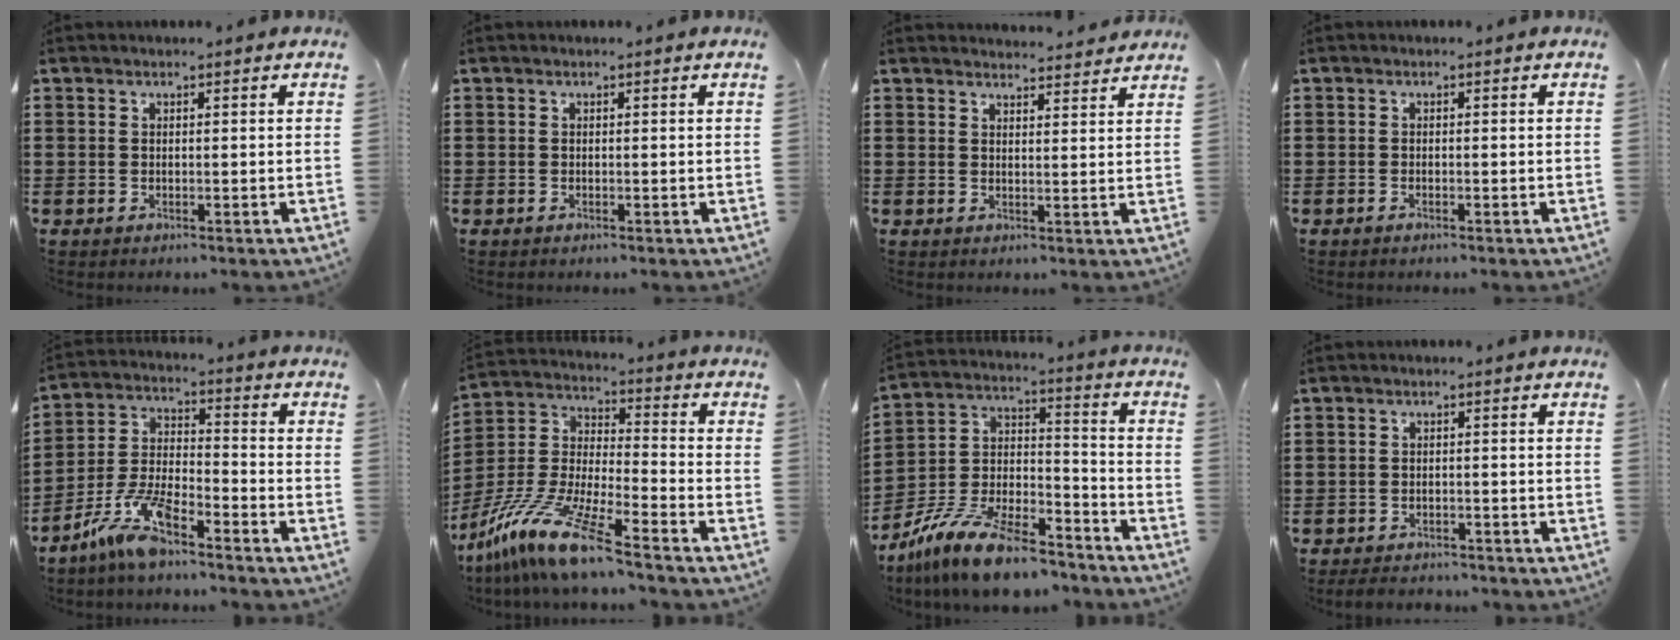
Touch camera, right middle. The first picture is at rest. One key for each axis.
{"total": 0.0}
{"total": 2.6, "fx": 2.6, "fy": 0.0, "fz": -0.2, "tx": 0.004, "ty": -0.011, "tz": 0.048}
{"total": 0.5, "fx": -0.4, "fy": 0.0, "fz": 0.3, "tx": -0.009, "ty": -0.005, "tz": -0.006}
{"total": 9.5, "fx": -7.1, "fy": 2.1, "fz": 6.0, "tx": -0.139, "ty": 0.001, "tz": -0.139}
{"total": 13.1, "fx": -11.0, "fy": 0.0, "fz": 7.1, "tx": -0.164, "ty": 0.003, "tz": -0.222}
{"total": 12.5, "fx": -10.6, "fy": 2.4, "fz": 6.2, "tx": -0.123, "ty": 0.027, "tz": -0.206}
{"total": 2.3, "fx": -2.3, "fy": 0.5, "fz": 0.0, "tx": -0.005, "ty": -0.001, "tz": -0.050}